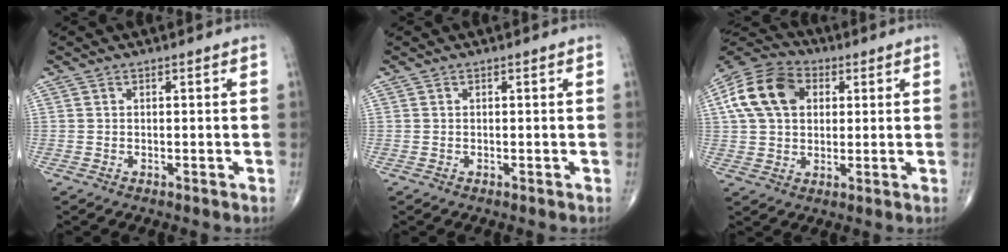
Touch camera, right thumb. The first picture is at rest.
{"total": 0.0}
{"total": 14.3, "force": [3.6, 10.2, 9.4], "torque": [-0.165, 0.016, 0.054]}